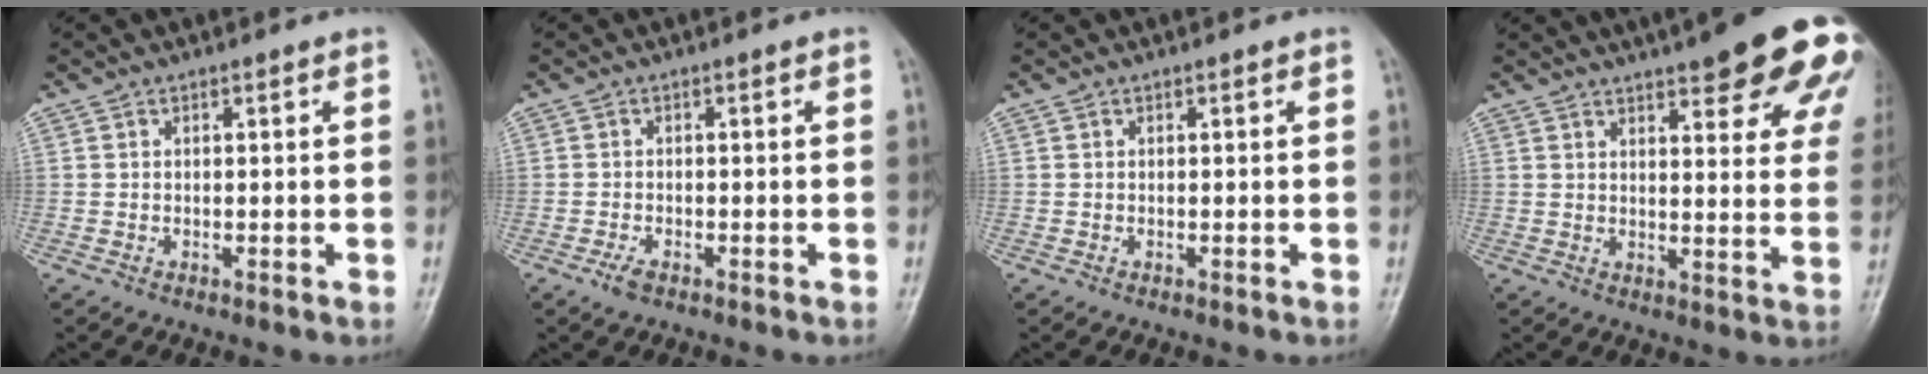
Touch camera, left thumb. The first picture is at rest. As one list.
[{"total": 2.0, "force": [-1.4, 0.8, 1.2], "torque": [-0.031, 0.005, -0.026]}, {"total": 0.0}, {"total": 22.2, "force": [14.1, 6.2, 16.0], "torque": [-0.182, -0.029, 0.163]}]